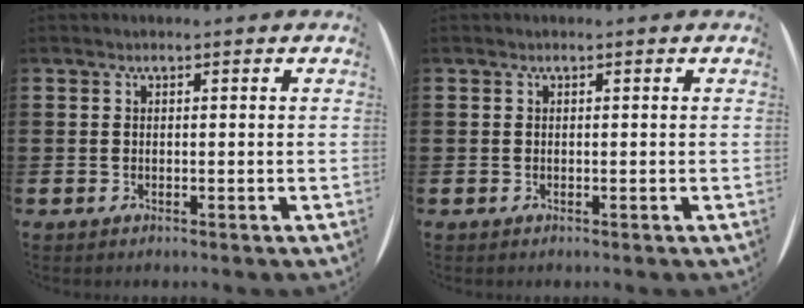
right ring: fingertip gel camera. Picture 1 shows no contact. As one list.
[{"total": 0.0}]